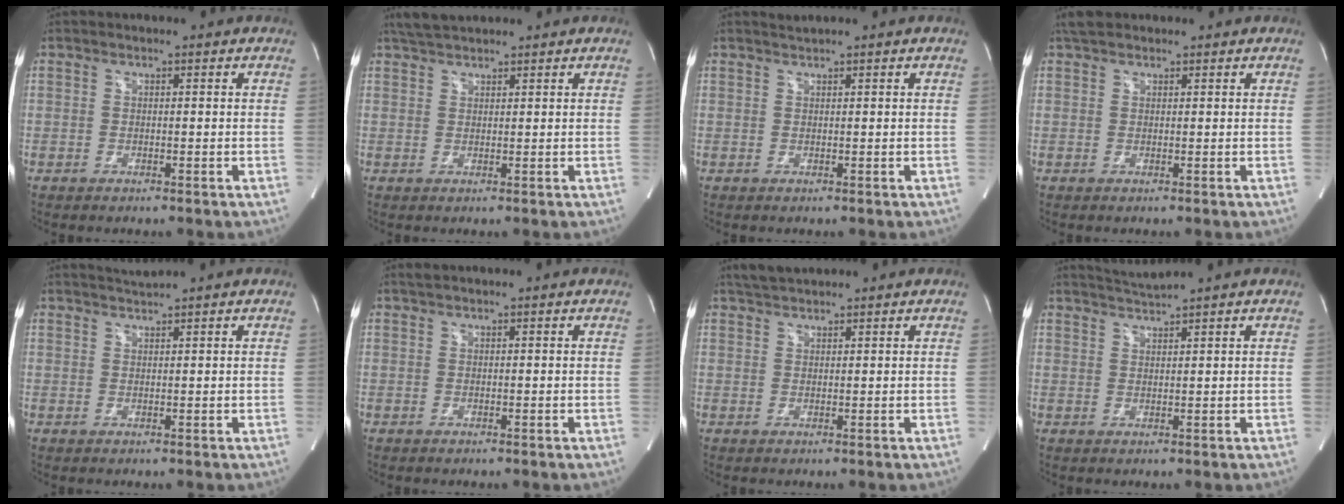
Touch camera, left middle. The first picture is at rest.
{"total": 3.5, "force": [3.2, 0.6, 1.3], "torque": [-0.031, 0.019, 0.062]}
{"total": 0.7, "force": [0.6, -0.3, 0.0], "torque": [-0.007, 0.001, 0.017]}
{"total": 2.3, "force": [2.0, 1.0, 0.7], "torque": [-0.018, 0.016, 0.034]}
{"total": 1.7, "force": [1.4, -0.9, -0.1], "torque": [-0.003, -0.004, 0.035]}
{"total": 0.7, "force": [0.6, -0.1, 0.4], "torque": [-0.016, 0.013, 0.017]}
{"total": 3.1, "force": [2.9, 0.5, 1.0], "torque": [-0.026, 0.018, 0.054]}
{"total": 2.8, "force": [2.4, -1.5, 0.0], "torque": [-0.002, -0.008, 0.051]}